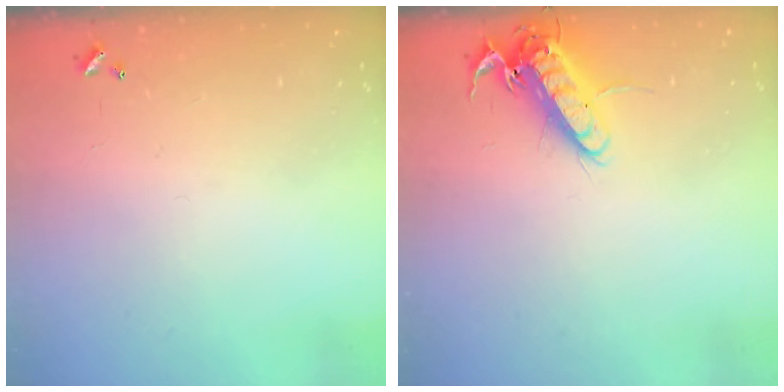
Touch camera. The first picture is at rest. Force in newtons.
{"total": 13.8, "press": 13.7, "slide": 2.0}